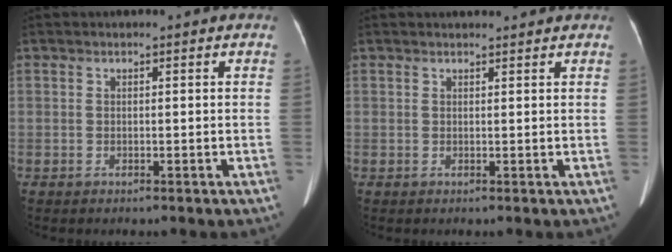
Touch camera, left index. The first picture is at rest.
{"total": 2.5, "force": [2.5, 0.2, 0.5], "torque": [-0.008, 0.017, 0.033]}